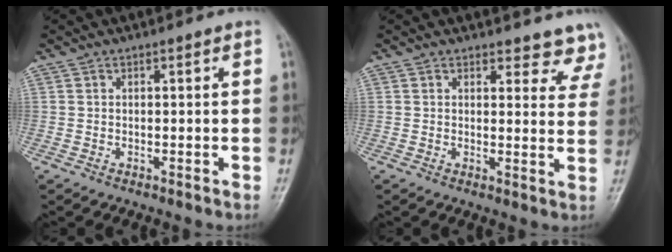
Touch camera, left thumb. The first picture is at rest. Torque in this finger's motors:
{"motor_torque": [0.10, 0.01, 0.04, -0.26, 0.05]}